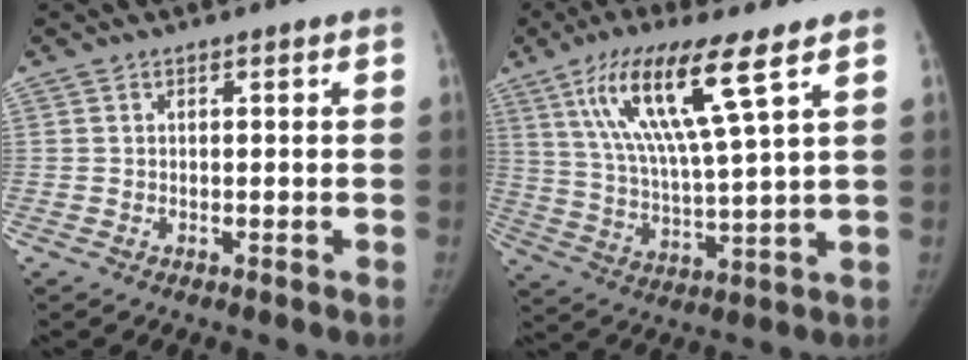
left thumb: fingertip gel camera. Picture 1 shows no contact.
{"total": 15.9, "force": [8.1, 2.0, 13.6], "torque": [-0.267, -0.032, 0.152]}